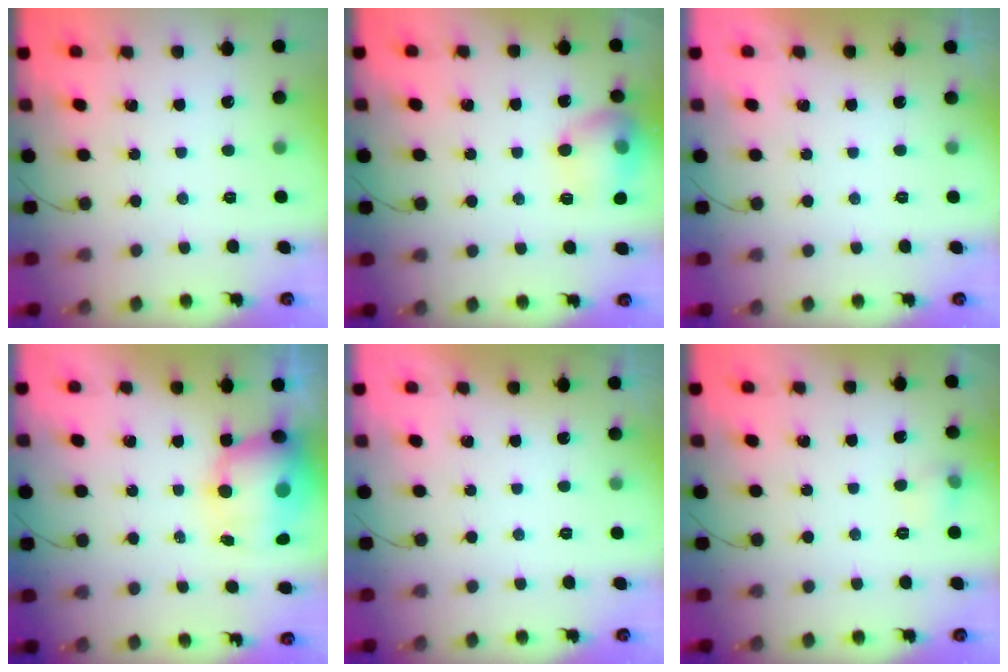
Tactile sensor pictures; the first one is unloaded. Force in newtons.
{"total": 13.1, "press": 13.0, "slide": 1.1}
{"total": 0.0}
{"total": 12.5, "press": 12.2, "slide": 3.0}
{"total": 0.0}
{"total": 5.5, "press": 5.4, "slide": 1.2}